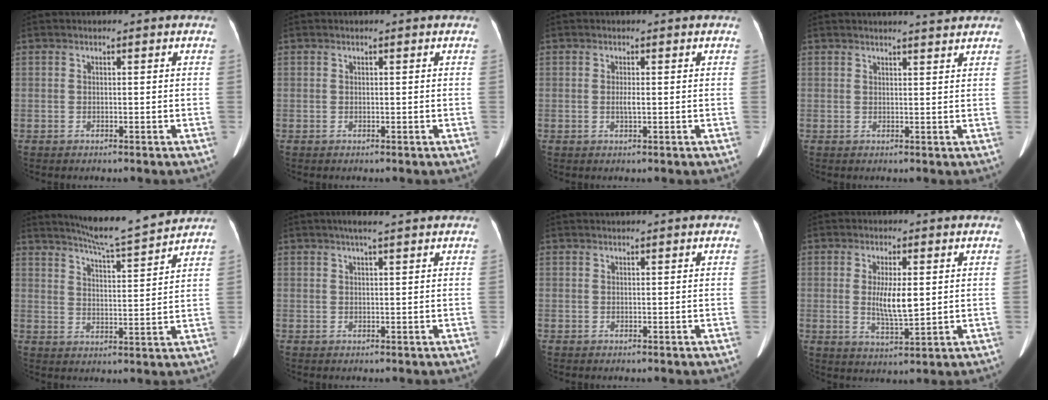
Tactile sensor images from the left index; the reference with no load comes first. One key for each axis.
{"total": 0.0}
{"total": 1.1, "fx": 0.0, "fy": 0.1, "fz": 1.1, "tx": -0.023, "ty": -0.001, "tz": 0.001}
{"total": 4.3, "fx": 4.0, "fy": 0.0, "fz": 1.6, "tx": -0.026, "ty": 0.005, "tz": 0.046}
{"total": 11.5, "fx": 10.8, "fy": -0.7, "fz": 4.0, "tx": -0.072, "ty": 0.002, "tz": 0.161}
{"total": 4.3, "fx": 3.4, "fy": 0.0, "fz": 2.6, "tx": -0.041, "ty": 0.020, "tz": 0.054}
{"total": 1.2, "fx": 1.1, "fy": -0.3, "fz": 0.4, "tx": -0.007, "ty": 0.016, "tz": 0.026}
{"total": 5.6, "fx": 0.7, "fy": 1.2, "fz": 5.5, "tx": -0.100, "ty": -0.010, "tz": 0.017}